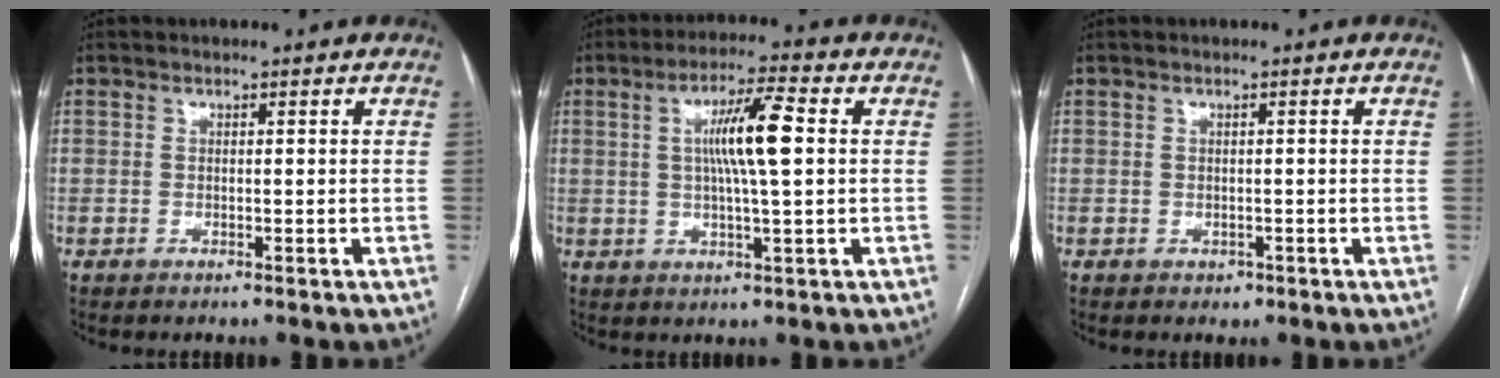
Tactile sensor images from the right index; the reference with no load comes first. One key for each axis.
{"total": 8.8, "fx": 1.3, "fy": 0.4, "fz": 8.6, "tx": -0.157, "ty": 0.006, "tz": 0.021}
{"total": 1.0, "fx": -0.4, "fy": 0.8, "fz": 0.4, "tx": -0.004, "ty": 0.002, "tz": -0.002}